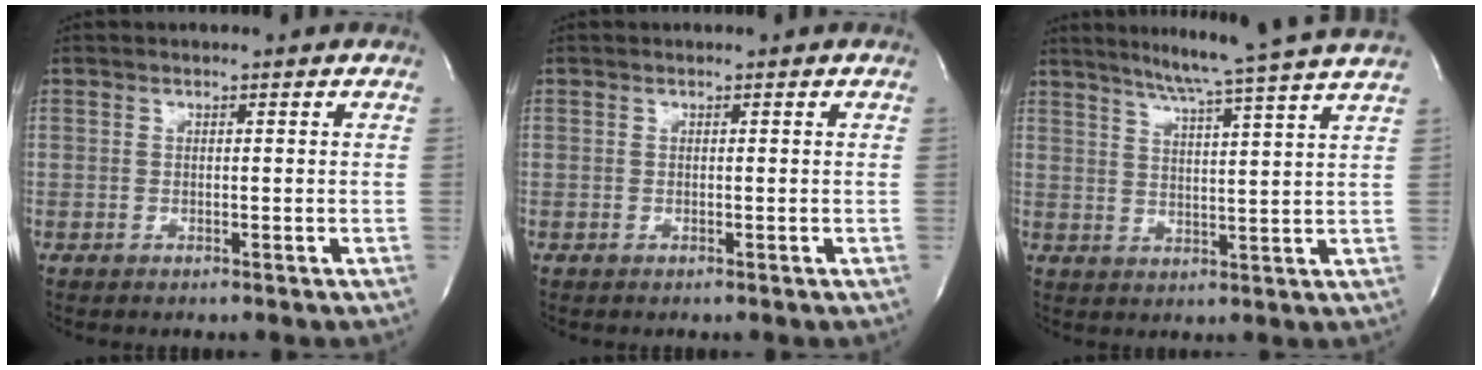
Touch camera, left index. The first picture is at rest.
{"total": 0.0}
{"total": 15.2, "force": [12.9, -2.5, 7.6], "torque": [-0.125, -0.023, 0.165]}